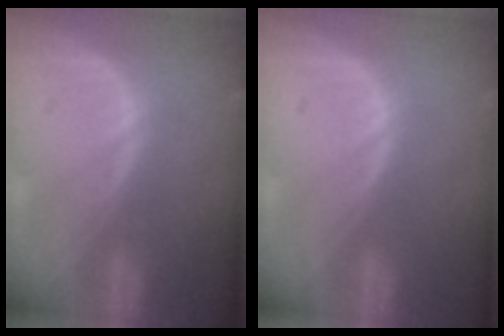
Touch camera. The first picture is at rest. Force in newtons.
{"total": 0.0}